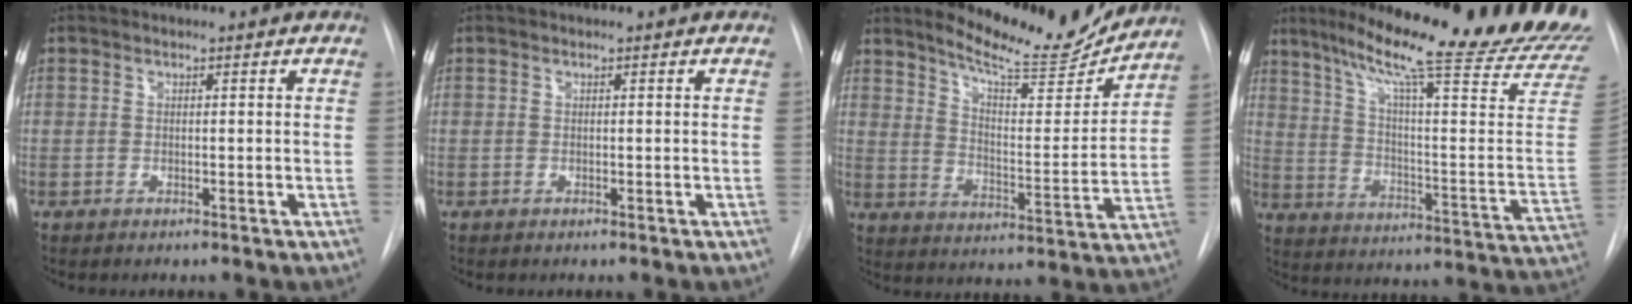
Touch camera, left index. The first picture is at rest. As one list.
[{"total": 0.0}, {"total": 13.2, "force": [12.5, 2.0, 3.8], "torque": [-0.058, -0.043, 0.177]}, {"total": 27.8, "force": [22.4, 0.0, 16.4], "torque": [-0.238, -0.089, 0.296]}]